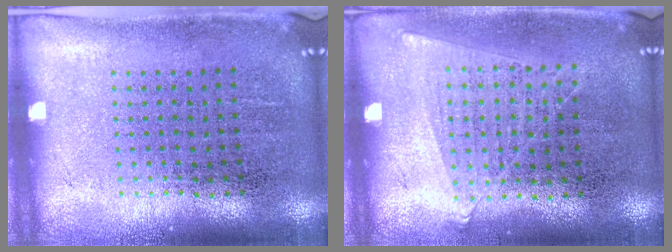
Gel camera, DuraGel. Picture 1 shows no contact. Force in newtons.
{"total": 1.1, "press": 1.0, "slide": 0.4}